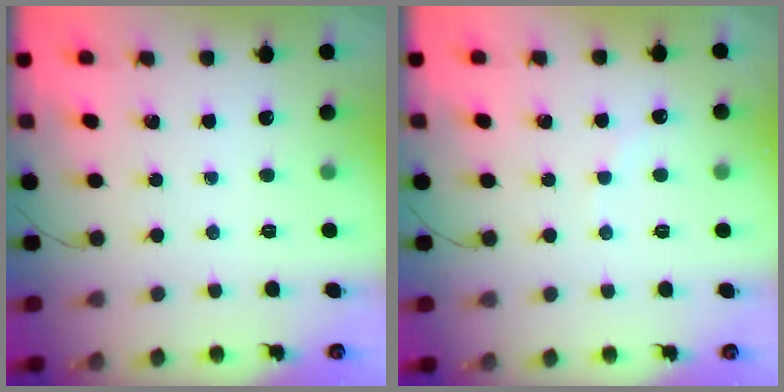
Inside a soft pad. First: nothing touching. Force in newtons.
{"total": 3.7, "press": 3.7, "slide": 0.5}